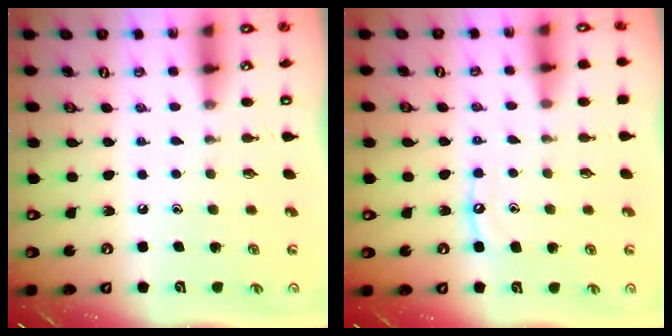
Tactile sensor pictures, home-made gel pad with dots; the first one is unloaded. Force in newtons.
{"total": 5.7, "press": 5.7, "slide": 0.5}